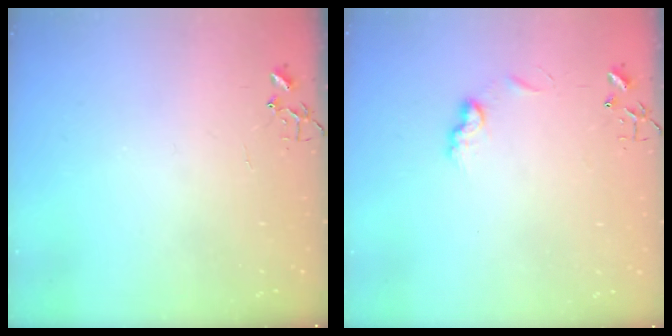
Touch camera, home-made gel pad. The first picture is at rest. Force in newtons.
{"total": 7.6, "press": 7.6, "slide": 0.7}